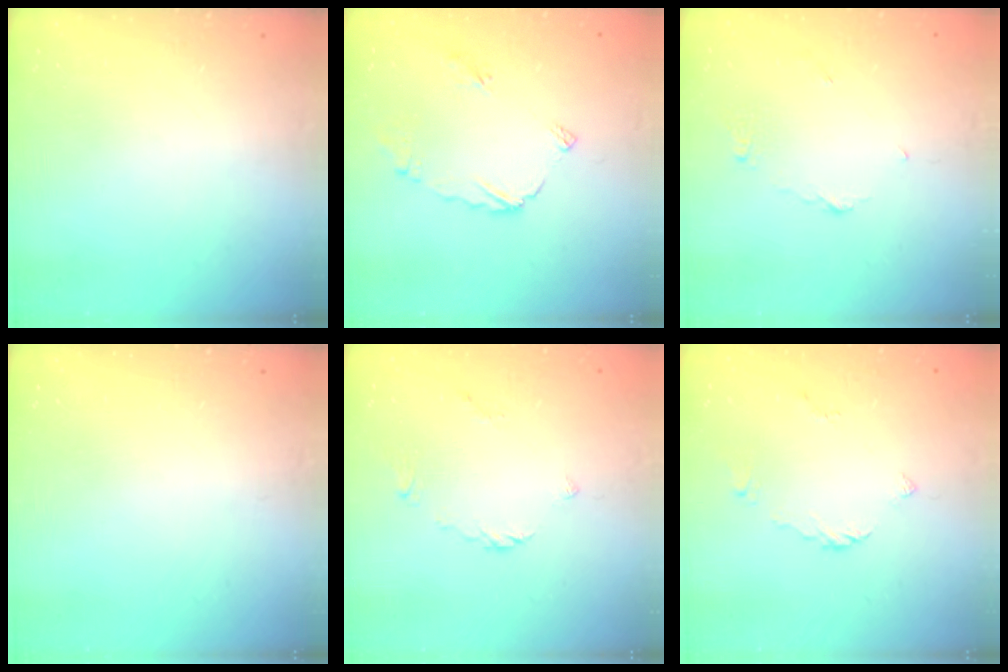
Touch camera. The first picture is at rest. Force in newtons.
{"total": 6.4, "press": 6.4, "slide": 0.6}
{"total": 2.9, "press": 2.9, "slide": 0.3}
{"total": 0.0}
{"total": 2.2, "press": 2.2, "slide": 0.6}
{"total": 3.0, "press": 3.0, "slide": 0.4}